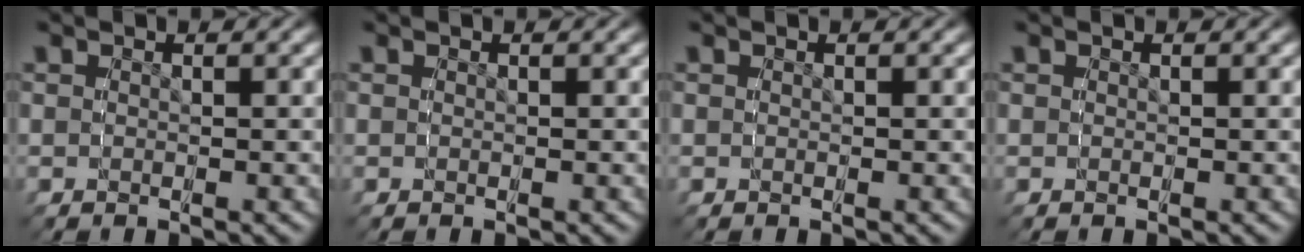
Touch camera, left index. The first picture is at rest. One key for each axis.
{"total": 0.0}
{"total": 0.0}
{"total": 0.0}